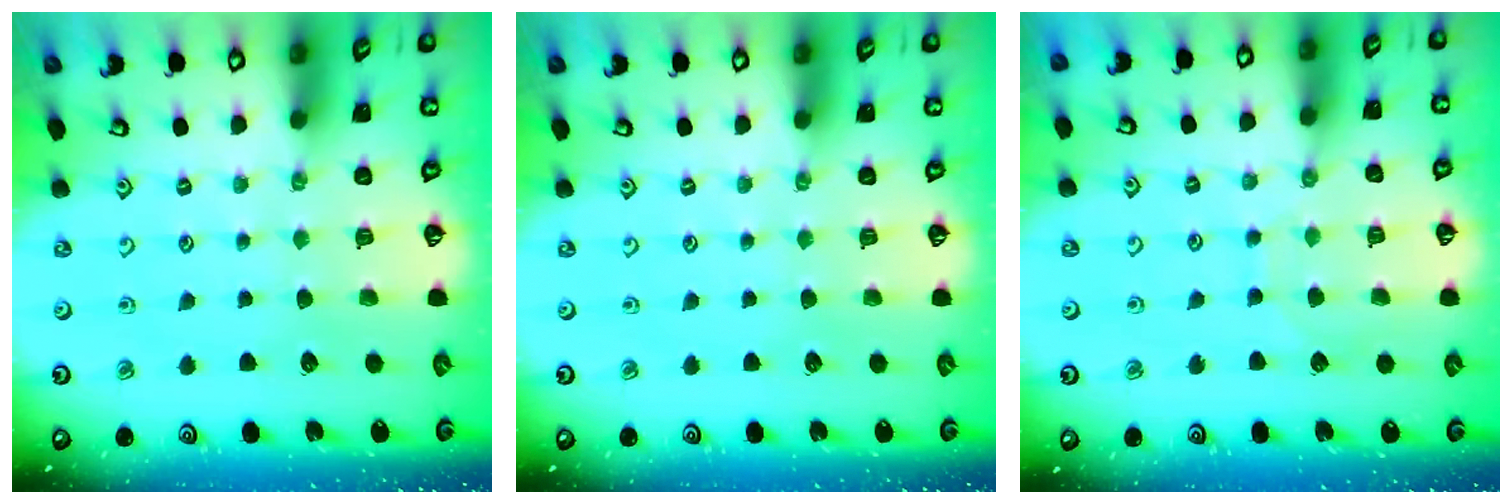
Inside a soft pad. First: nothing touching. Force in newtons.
{"total": 0.0}
{"total": 5.5, "press": 5.5, "slide": 0.6}